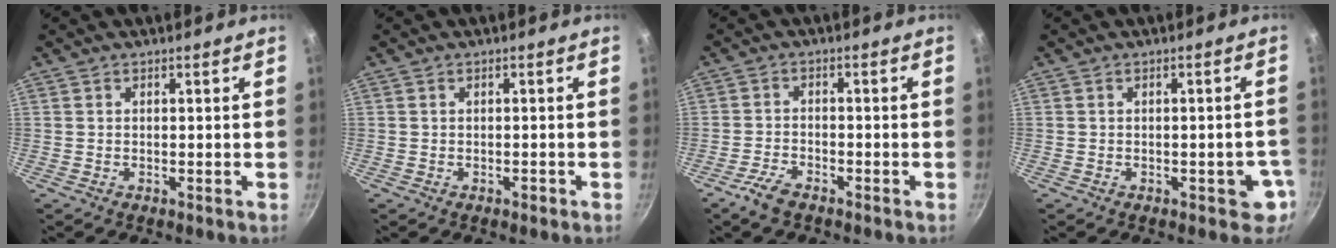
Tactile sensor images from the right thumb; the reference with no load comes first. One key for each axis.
{"total": 0.8, "fx": -0.5, "fy": 0.4, "fz": 0.5, "tx": -0.006, "ty": 0.006, "tz": -0.006}
{"total": 4.2, "fx": -3.1, "fy": 1.5, "fz": 2.4, "tx": -0.056, "ty": 0.022, "tz": -0.063}
{"total": 4.2, "fx": -1.5, "fy": 2.3, "fz": 3.1, "tx": -0.006, "ty": 0.017, "tz": -0.016}